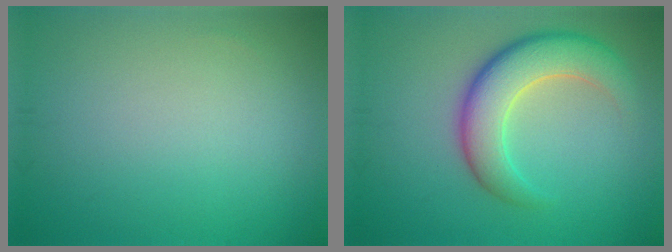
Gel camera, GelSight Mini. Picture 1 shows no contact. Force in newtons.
{"total": 6.6, "press": 6.5, "slide": 0.5}